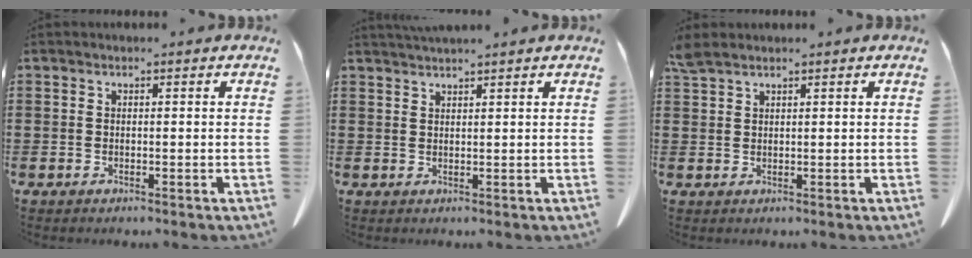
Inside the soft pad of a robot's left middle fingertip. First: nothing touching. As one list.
[{"total": 1.5, "force": [1.4, -0.1, 0.3], "torque": [-0.009, 0.000, 0.028]}, {"total": 2.1, "force": [1.8, 0.4, 1.0], "torque": [-0.025, -0.002, 0.036]}]